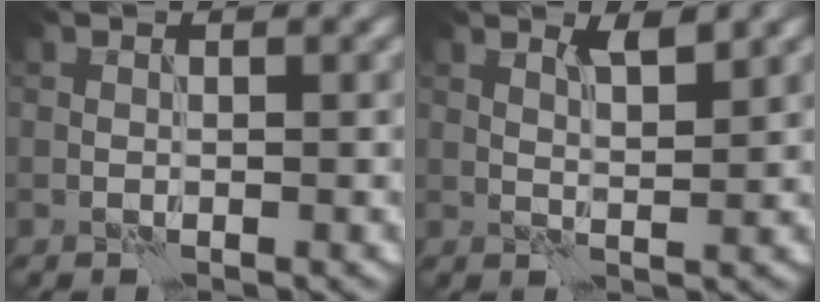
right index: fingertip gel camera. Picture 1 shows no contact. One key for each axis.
{"total": 2.1, "fx": 1.5, "fy": 0.3, "fz": 1.5, "tx": -0.027, "ty": -0.001, "tz": 0.024}